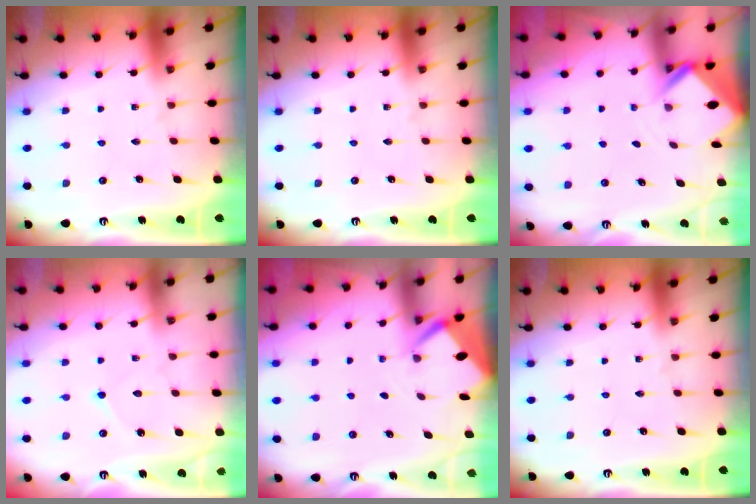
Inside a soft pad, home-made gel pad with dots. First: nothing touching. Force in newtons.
{"total": 0.0}
{"total": 2.6, "press": 2.6, "slide": 0.1}
{"total": 4.8, "press": 4.8, "slide": 0.6}
{"total": 2.5, "press": 2.5, "slide": 0.3}
{"total": 0.0}